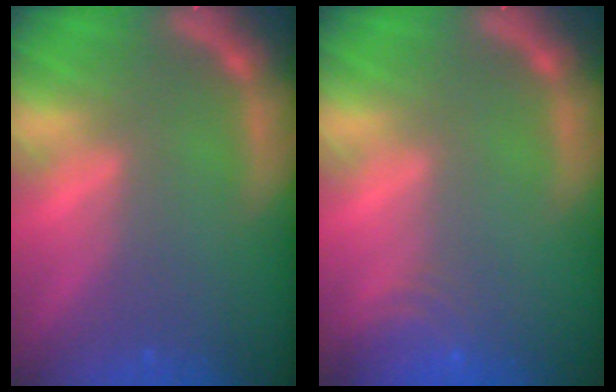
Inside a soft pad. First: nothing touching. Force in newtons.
{"total": 4.0}